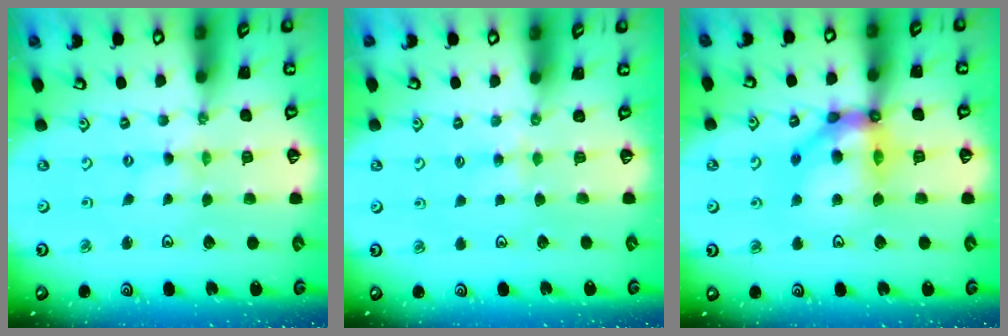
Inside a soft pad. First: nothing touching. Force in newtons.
{"total": 3.2, "press": 3.2, "slide": 0.6}
{"total": 13.6, "press": 13.6, "slide": 1.4}